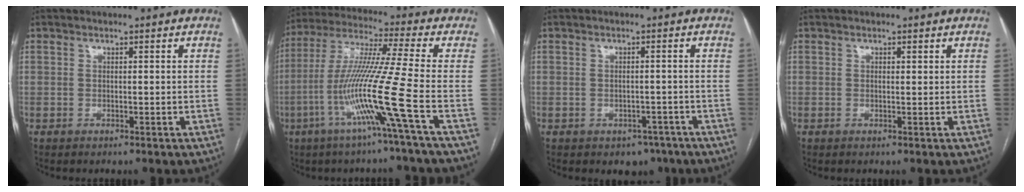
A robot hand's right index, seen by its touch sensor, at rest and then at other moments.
{"total": 14.2, "force": [-5.3, -2.8, 12.9], "torque": [-0.261, -0.015, -0.109]}
{"total": 3.5, "force": [-2.2, 2.5, 1.1], "torque": [-0.004, 0.010, -0.020]}
{"total": 0.6, "force": [0.3, 0.2, 0.5], "torque": [-0.011, 0.000, 0.004]}